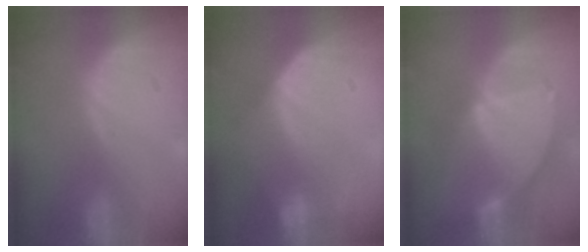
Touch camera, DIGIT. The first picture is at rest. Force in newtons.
{"total": 7.3, "press": 6.3, "slide": 3.7}
{"total": 8.6, "press": 7.5, "slide": 4.1}